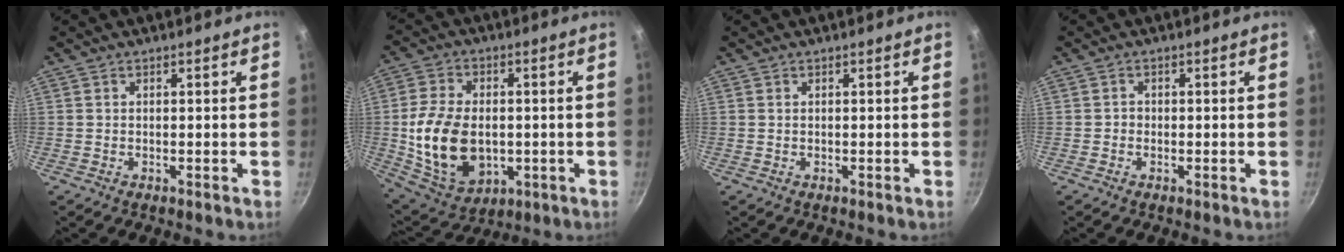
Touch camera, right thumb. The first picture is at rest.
{"total": 16.9, "force": [-1.5, 11.2, 12.5], "torque": [-0.220, -0.004, -0.011]}
{"total": 0.0}
{"total": 0.8, "force": [-0.3, 0.7, 0.2], "torque": [-0.002, 0.002, -0.008]}